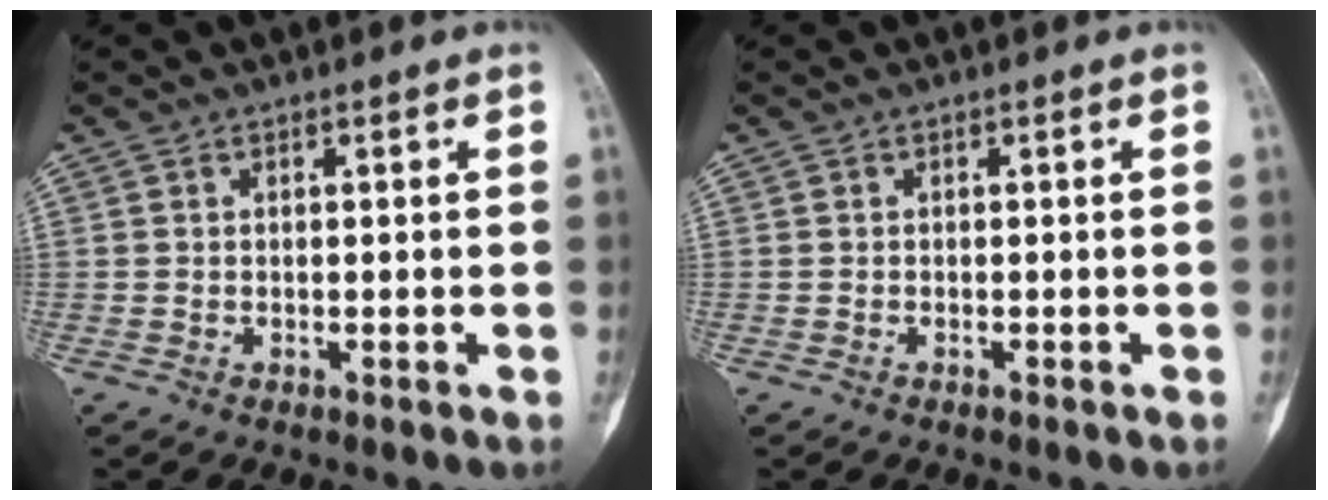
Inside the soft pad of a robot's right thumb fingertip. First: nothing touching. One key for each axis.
{"total": 0.0}